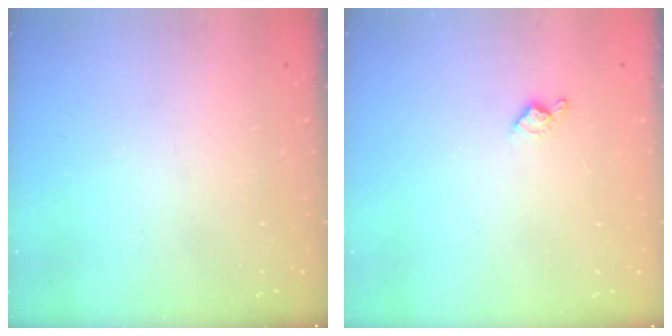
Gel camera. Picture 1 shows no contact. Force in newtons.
{"total": 4.5, "press": 4.5, "slide": 0.7}